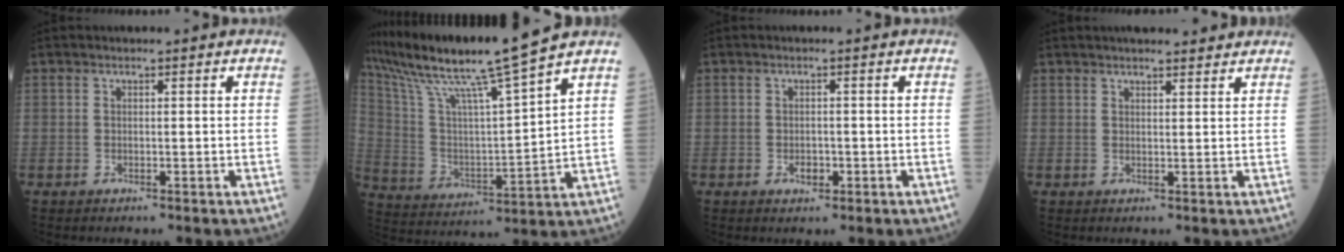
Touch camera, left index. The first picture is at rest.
{"total": 16.8, "force": [14.0, -2.3, 9.0], "torque": [-0.177, -0.007, 0.258]}
{"total": 1.5, "force": [-0.7, 1.0, 0.9], "torque": [-0.013, 0.000, -0.009]}
{"total": 5.8, "force": [5.2, 1.0, 2.3], "torque": [-0.027, 0.020, 0.068]}